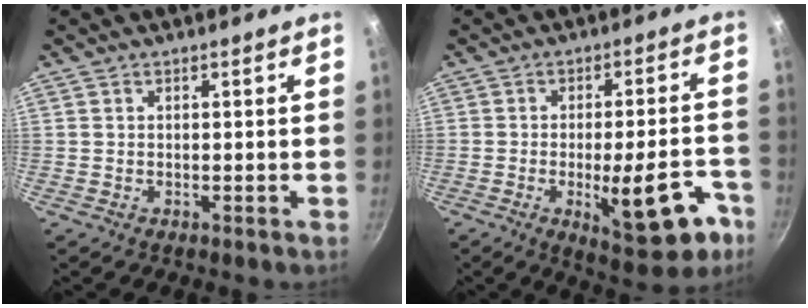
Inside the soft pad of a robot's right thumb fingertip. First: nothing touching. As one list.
[{"total": 15.1, "force": [-5.9, 5.5, 12.8], "torque": [-0.138, 0.028, -0.071]}]